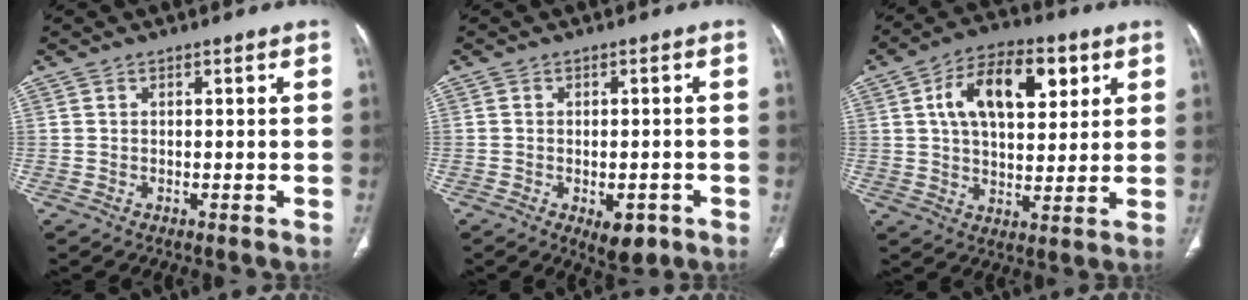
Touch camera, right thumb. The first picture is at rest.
{"total": 5.1, "force": [-2.3, 2.6, 3.7], "torque": [-0.038, 0.007, -0.020]}
{"total": 15.7, "force": [5.3, 8.7, 12.0], "torque": [-0.165, 0.001, 0.086]}